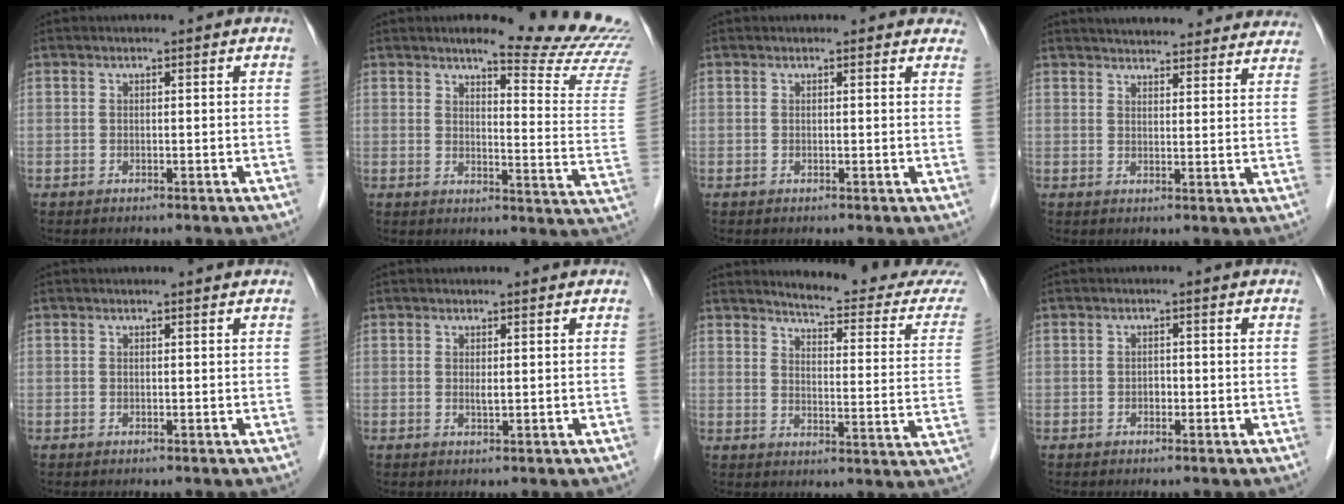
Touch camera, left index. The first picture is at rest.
{"total": 15.4, "force": [14.6, -1.0, 4.7], "torque": [-0.060, -0.120, 0.155]}
{"total": 4.1, "force": [3.8, 1.4, 1.0], "torque": [0.001, 0.002, 0.023]}
{"total": 22.3, "force": [20.9, 4.3, 6.5], "torque": [-0.087, -0.007, 0.246]}
{"total": 0.6, "force": [0.6, 0.0, 0.2], "torque": [-0.010, 0.000, 0.007]}
{"total": 0.9, "force": [0.4, 0.1, 0.9], "torque": [-0.023, -0.002, 0.006]}
{"total": 16.8, "force": [16.2, 0.8, 4.3], "torque": [-0.050, -0.096, 0.175]}
{"total": 0.9, "force": [-0.3, 0.6, 0.6], "torque": [-0.008, 0.003, -0.007]}